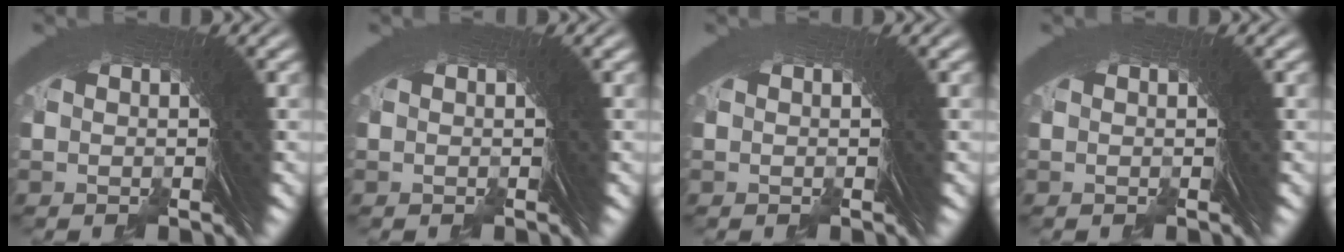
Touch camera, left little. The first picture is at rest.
{"total": 0.0}
{"total": 0.8, "force": [-0.5, -0.4, -0.5], "torque": [0.011, 0.002, -0.007]}
{"total": 0.0}